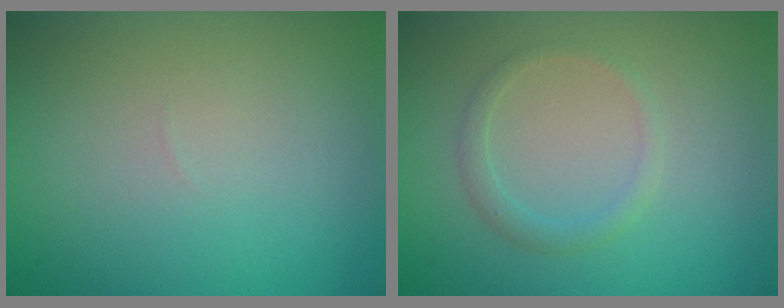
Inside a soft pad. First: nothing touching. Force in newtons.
{"total": 1.4, "press": 1.4, "slide": 0.2}